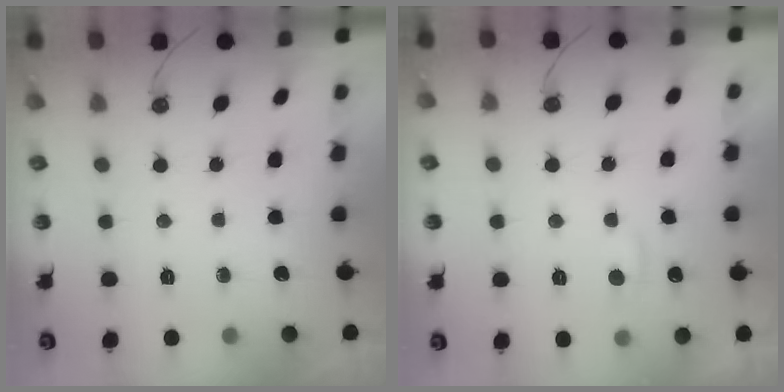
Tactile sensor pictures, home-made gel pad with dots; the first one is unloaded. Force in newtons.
{"total": 2.9, "press": 2.9, "slide": 0.4}